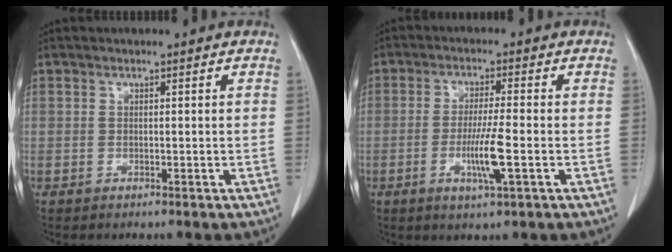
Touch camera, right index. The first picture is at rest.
{"total": 6.5, "force": [-1.9, -0.1, 6.2], "torque": [-0.115, -0.013, -0.034]}